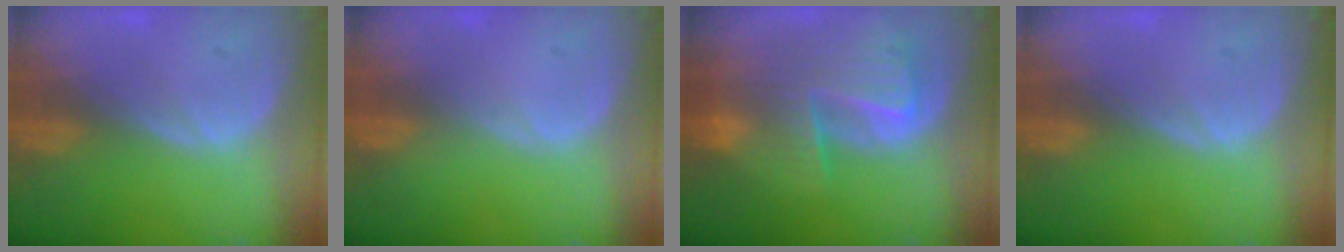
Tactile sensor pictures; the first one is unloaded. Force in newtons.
{"total": 0.0}
{"total": 10.2, "press": 8.9, "slide": 5.0}
{"total": 0.0}